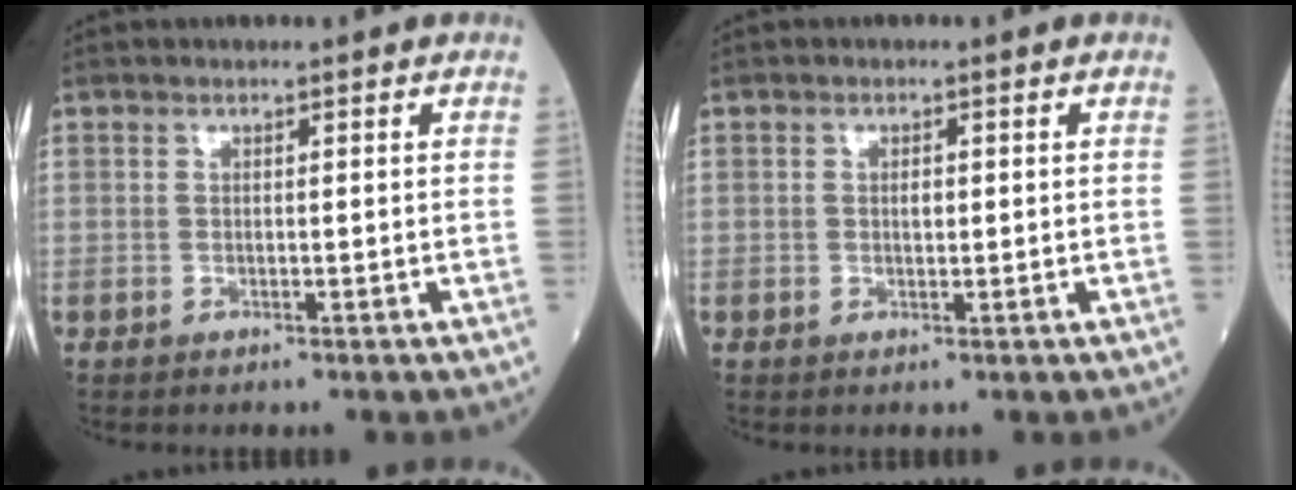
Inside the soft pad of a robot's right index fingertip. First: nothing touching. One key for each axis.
{"total": 1.2, "fx": 0.1, "fy": 0.7, "fz": 1.0, "tx": -0.016, "ty": 0.001, "tz": 0.001}